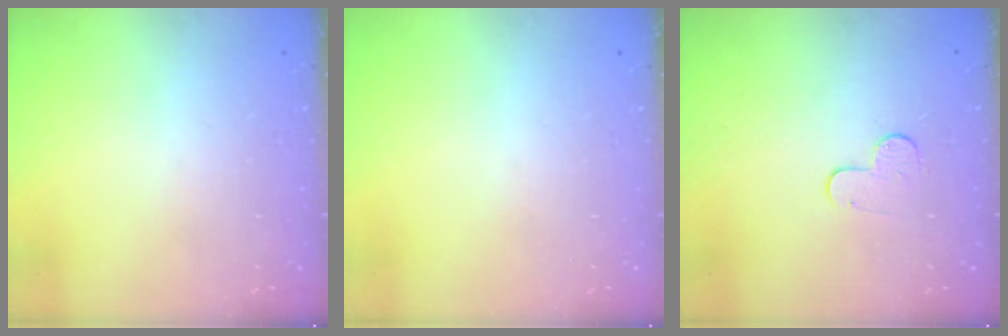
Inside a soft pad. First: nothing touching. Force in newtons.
{"total": 0.0}
{"total": 6.6, "press": 6.5, "slide": 0.6}